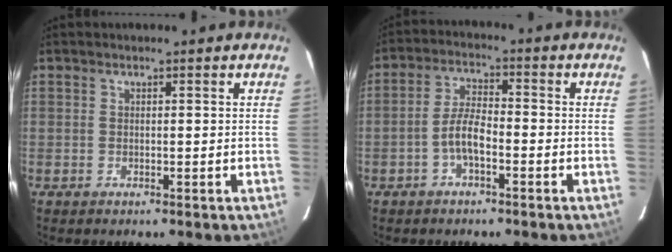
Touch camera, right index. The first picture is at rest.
{"total": 5.1, "force": [-2.4, 1.6, 4.2], "torque": [-0.091, 0.011, -0.045]}